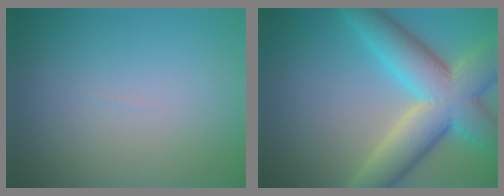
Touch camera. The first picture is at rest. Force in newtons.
{"total": 8.9, "press": 8.8, "slide": 0.8}